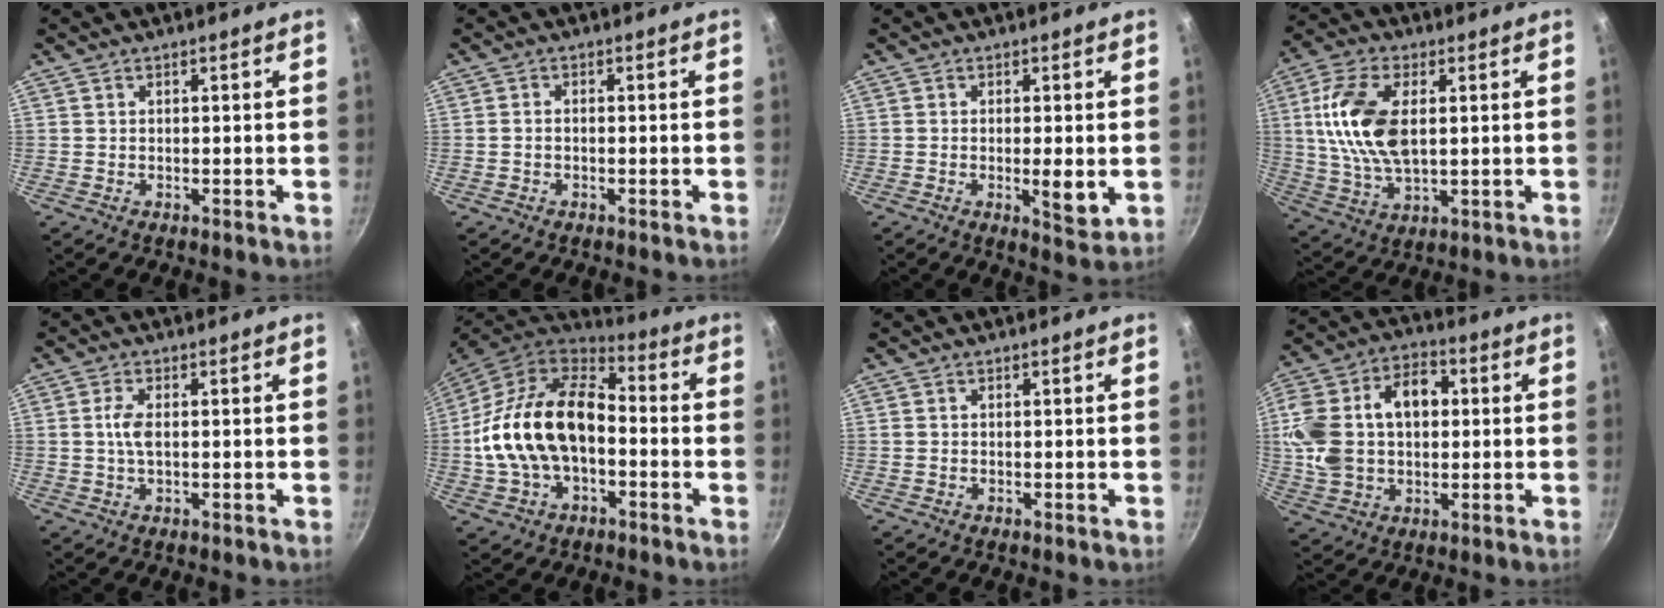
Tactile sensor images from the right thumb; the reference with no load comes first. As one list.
[{"total": 1.1, "force": [-0.4, 0.6, 0.8], "torque": [-0.017, 0.010, -0.008]}, {"total": 4.9, "force": [-0.6, 1.4, 4.7], "torque": [-0.079, -0.011, -0.008]}, {"total": 14.9, "force": [2.5, 8.0, 12.3], "torque": [-0.235, -0.001, 0.047]}, {"total": 3.6, "force": [0.2, 1.6, 3.2], "torque": [-0.072, 0.005, 0.001]}, {"total": 20.9, "force": [-2.1, 13.2, 16.1], "torque": [-0.289, 0.044, -0.046]}, {"total": 0.0}, {"total": 18.1, "force": [2.0, 12.7, 12.8], "torque": [-0.225, 0.034, 0.031]}]